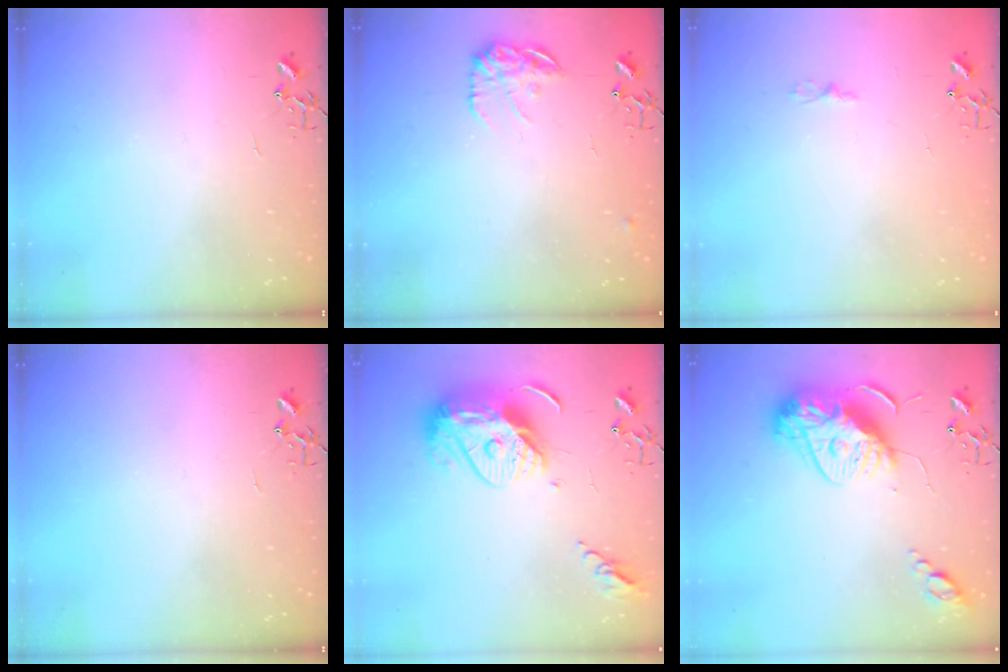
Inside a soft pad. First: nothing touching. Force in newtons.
{"total": 11.4, "press": 11.4, "slide": 0.6}
{"total": 2.4, "press": 2.4, "slide": 0.3}
{"total": 0.0}
{"total": 15.1, "press": 15.0, "slide": 1.4}
{"total": 15.8, "press": 15.7, "slide": 1.7}